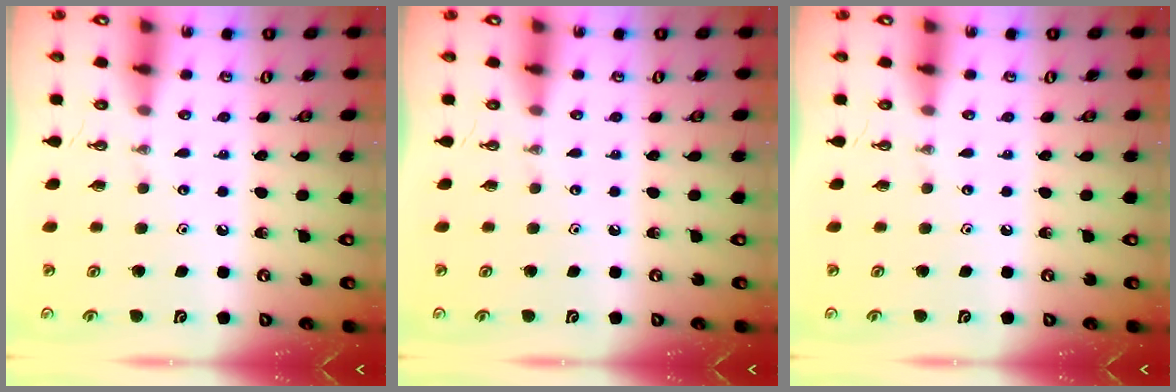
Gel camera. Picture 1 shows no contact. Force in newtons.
{"total": 0.0}
{"total": 0.0}